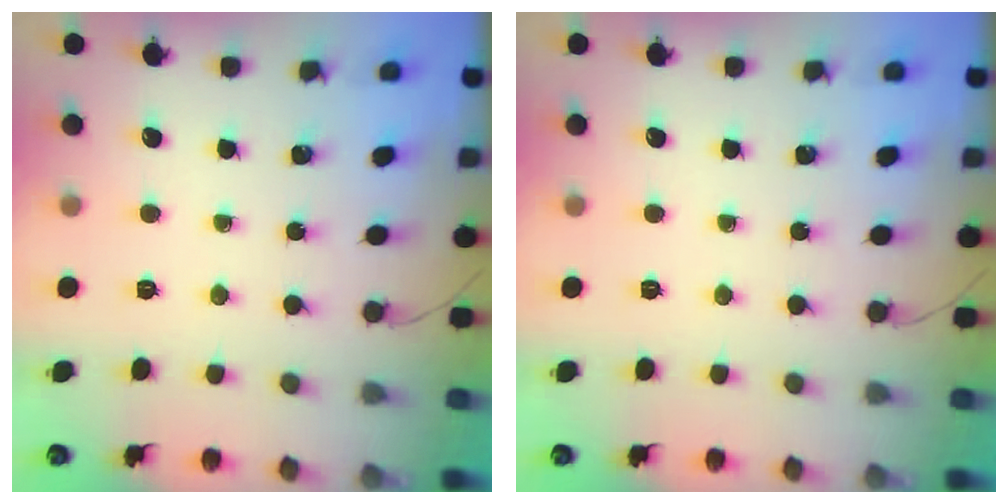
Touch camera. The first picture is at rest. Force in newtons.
{"total": 0.0}